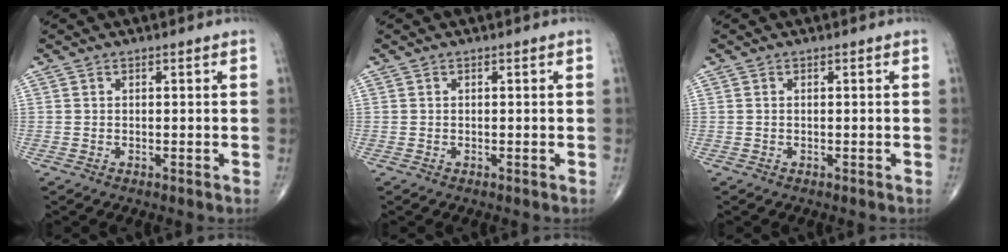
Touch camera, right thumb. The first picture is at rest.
{"total": 0.0}
{"total": 0.0}